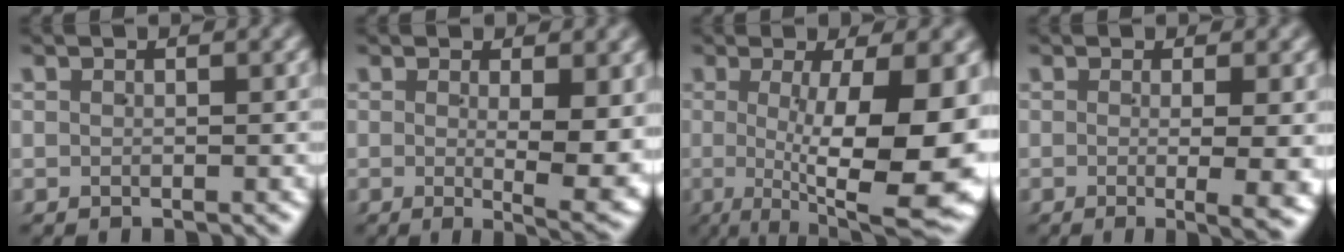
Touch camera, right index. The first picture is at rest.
{"total": 5.8, "force": [-0.2, 0.6, 5.8], "torque": [-0.065, -0.009, 0.000]}
{"total": 13.0, "force": [-0.5, 3.7, 12.4], "torque": [-0.160, -0.004, 0.005]}
{"total": 4.9, "force": [-1.2, 0.2, 4.7], "torque": [-0.050, -0.005, -0.018]}